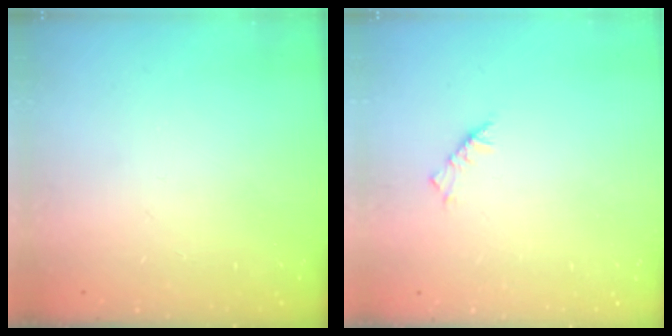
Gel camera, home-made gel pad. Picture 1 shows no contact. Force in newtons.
{"total": 3.7, "press": 3.7, "slide": 0.8}